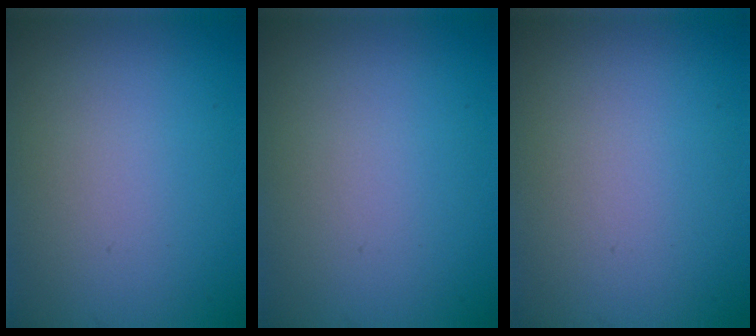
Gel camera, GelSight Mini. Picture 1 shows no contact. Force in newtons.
{"total": 0.0}
{"total": 0.0}